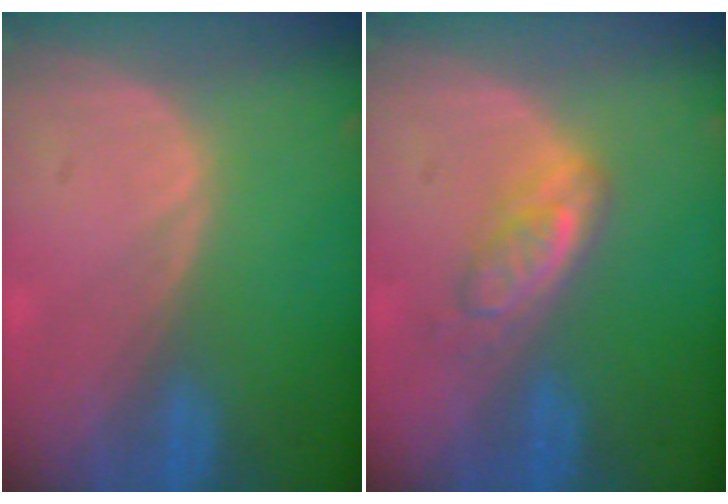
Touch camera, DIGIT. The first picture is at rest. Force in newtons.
{"total": 4.6, "press": 4.4, "slide": 1.3}